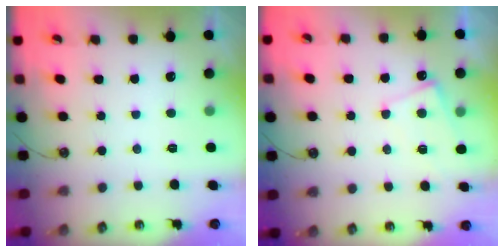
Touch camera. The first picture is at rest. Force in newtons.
{"total": 4.2, "press": 4.2, "slide": 0.4}